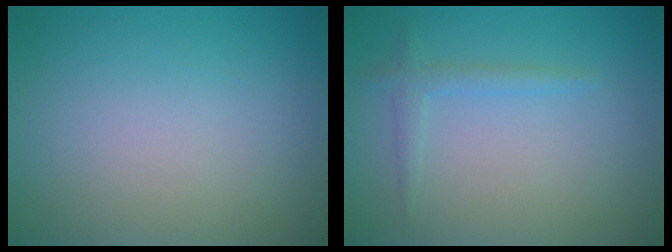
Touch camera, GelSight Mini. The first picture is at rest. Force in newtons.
{"total": 1.4, "press": 1.4, "slide": 0.1}